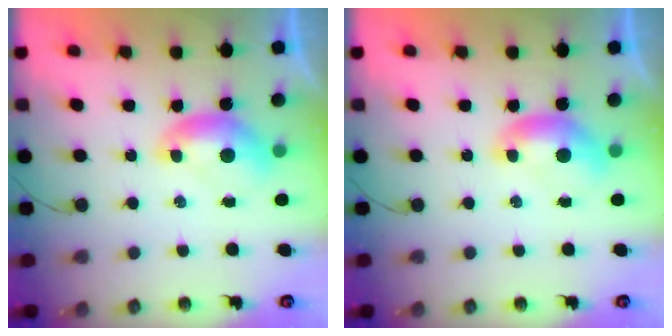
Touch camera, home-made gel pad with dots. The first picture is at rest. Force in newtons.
{"total": 0.0}